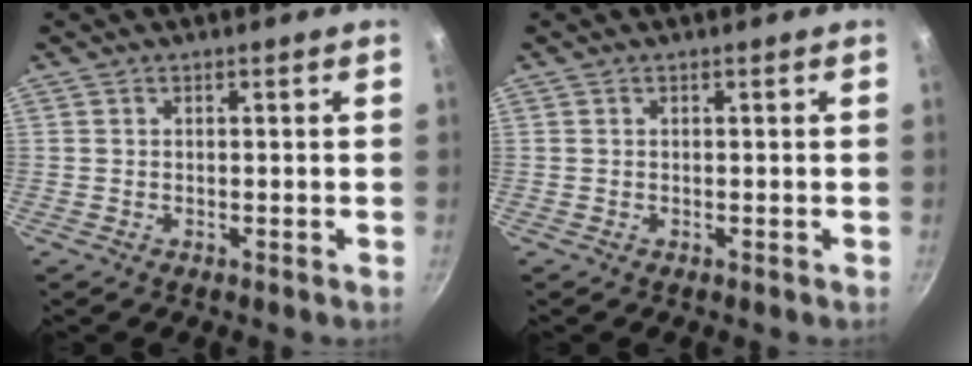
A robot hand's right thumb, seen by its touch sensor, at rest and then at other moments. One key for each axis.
{"total": 0.0}